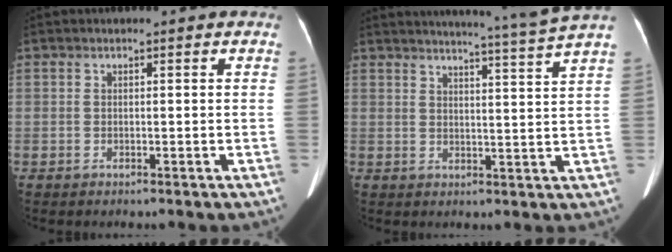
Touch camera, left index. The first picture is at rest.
{"total": 10.8, "force": [9.7, -3.2, 3.6], "torque": [-0.056, -0.048, 0.120]}